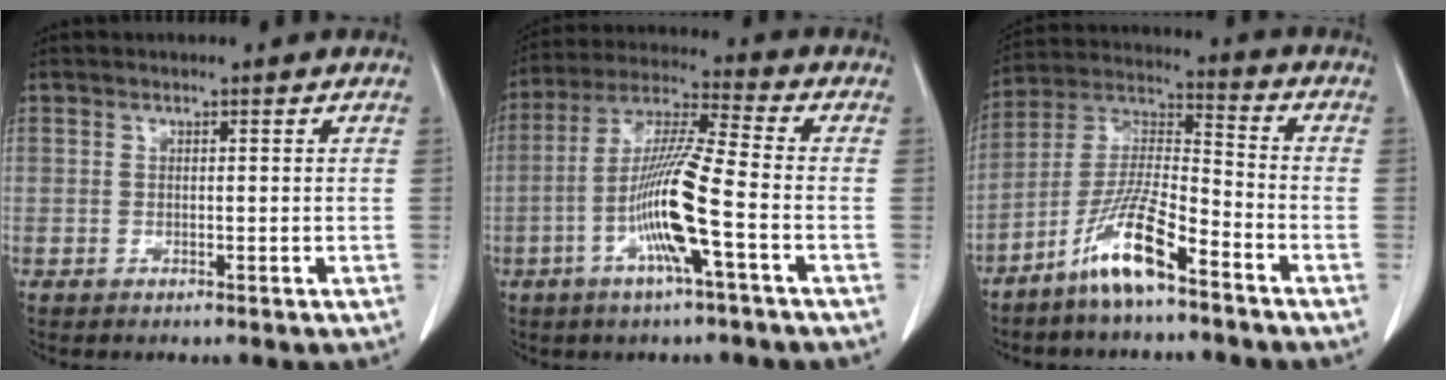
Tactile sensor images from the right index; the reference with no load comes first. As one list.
[{"total": 12.2, "force": [-3.9, -0.1, 11.5], "torque": [-0.233, -0.001, -0.080]}, {"total": 11.3, "force": [-7.3, 1.2, 8.6], "torque": [-0.177, -0.011, -0.145]}]